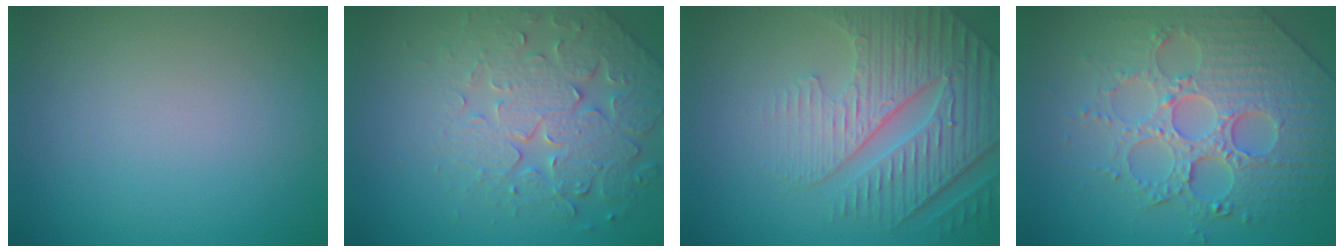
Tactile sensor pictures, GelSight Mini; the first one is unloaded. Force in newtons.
{"total": 5.1, "press": 4.8, "slide": 1.8}
{"total": 6.6, "press": 5.2, "slide": 4.1}
{"total": 7.3, "press": 6.0, "slide": 4.0}